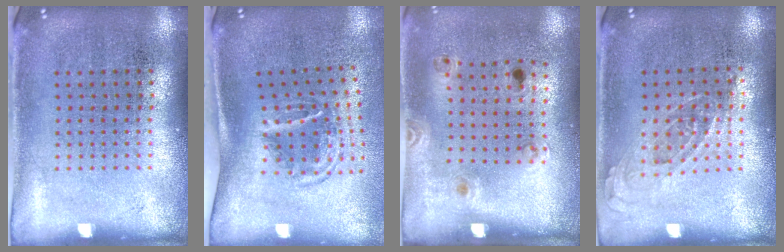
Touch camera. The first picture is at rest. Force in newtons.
{"total": 1.8, "press": 1.1, "slide": 1.4}
{"total": 1.3, "press": 0.7, "slide": 1.1}
{"total": 0.8, "press": 0.8, "slide": 0.3}